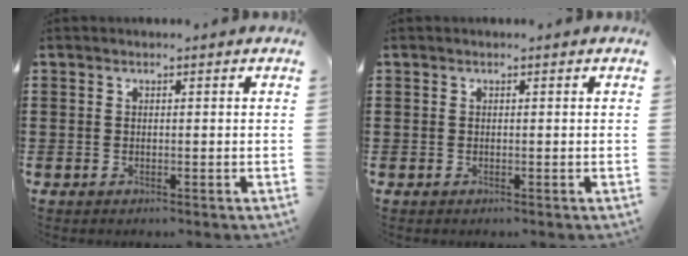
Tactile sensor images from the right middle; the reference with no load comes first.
{"total": 0.0}